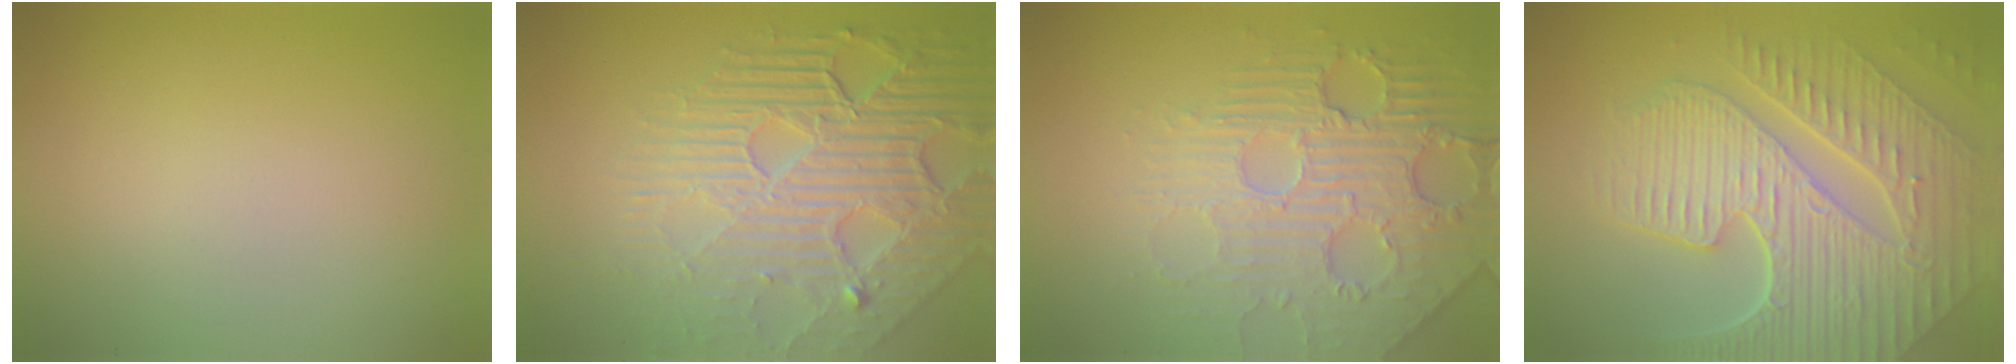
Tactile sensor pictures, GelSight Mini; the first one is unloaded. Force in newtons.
{"total": 8.7, "press": 5.9, "slide": 6.5}
{"total": 4.5, "press": 4.2, "slide": 1.6}
{"total": 9.6, "press": 6.5, "slide": 7.1}